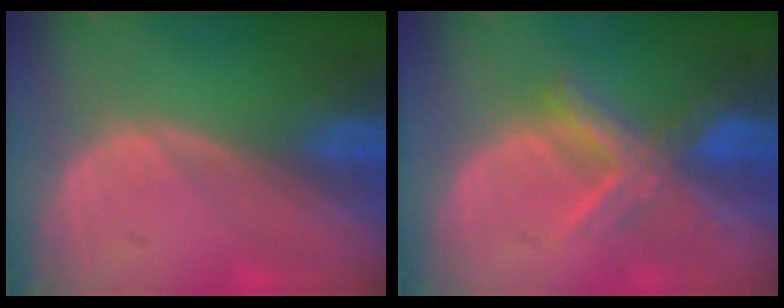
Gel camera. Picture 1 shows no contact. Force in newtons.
{"total": 6.7, "press": 6.1, "slide": 2.9}